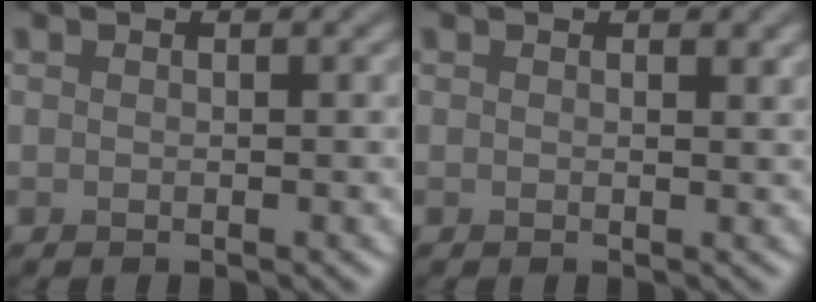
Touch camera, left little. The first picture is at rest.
{"total": 0.6, "force": [0.4, 0.3, 0.4], "torque": [-0.004, -0.003, 0.005]}